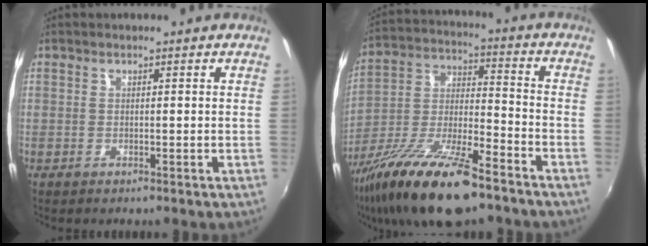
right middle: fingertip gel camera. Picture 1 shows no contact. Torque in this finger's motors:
{"motor_torque": [1.09, -1.05, 0.93, 0.21]}